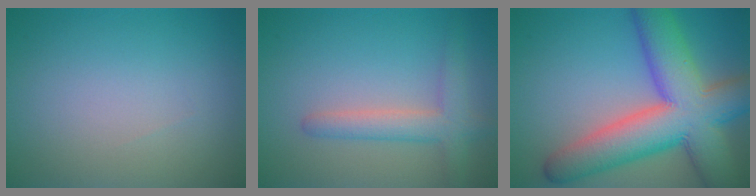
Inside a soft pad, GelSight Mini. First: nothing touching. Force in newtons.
{"total": 3.3, "press": 3.3, "slide": 0.2}
{"total": 12.3, "press": 12.3, "slide": 0.5}